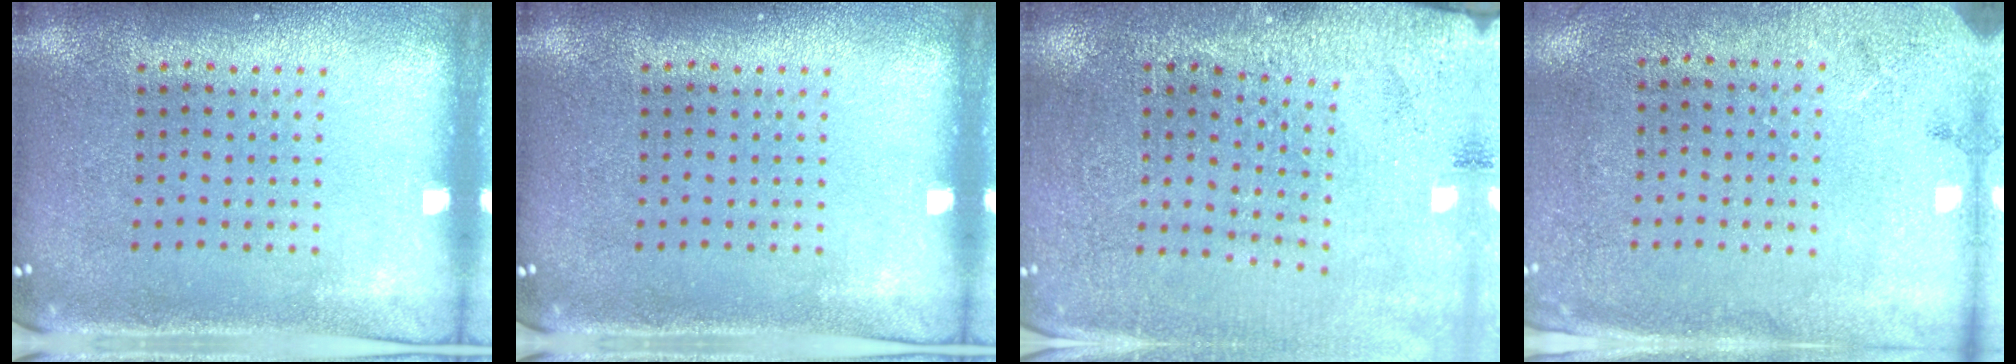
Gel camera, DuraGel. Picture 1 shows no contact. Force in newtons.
{"total": 0.0}
{"total": 2.8, "press": 2.8, "slide": 0.1}
{"total": 2.7, "press": 2.2, "slide": 1.7}